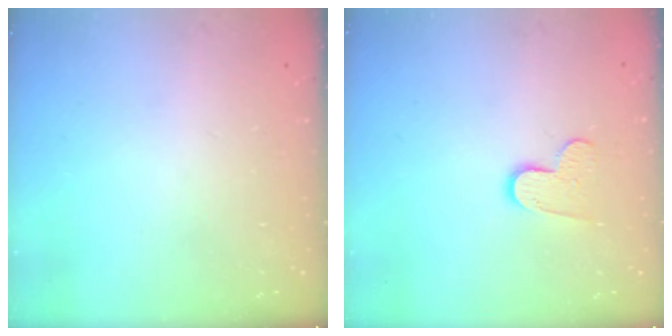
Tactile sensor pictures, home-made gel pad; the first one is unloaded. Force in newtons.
{"total": 8.0, "press": 8.0, "slide": 0.6}